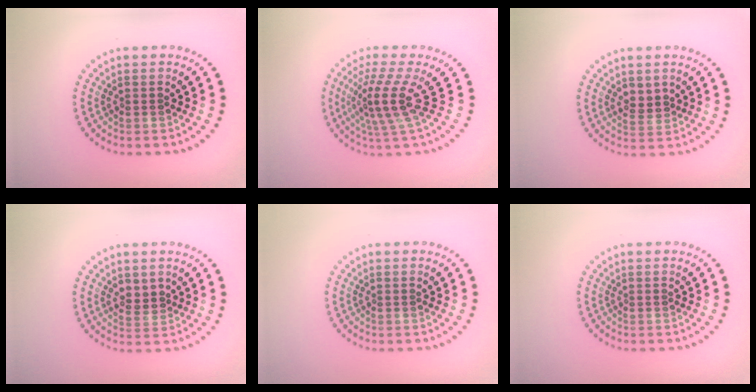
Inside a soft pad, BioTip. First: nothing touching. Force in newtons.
{"total": 4.2, "press": 2.9, "slide": 3.1}
{"total": 1.8, "press": 1.6, "slide": 0.7}
{"total": 1.8, "press": 1.6, "slide": 0.7}
{"total": 0.0}
{"total": 0.0}